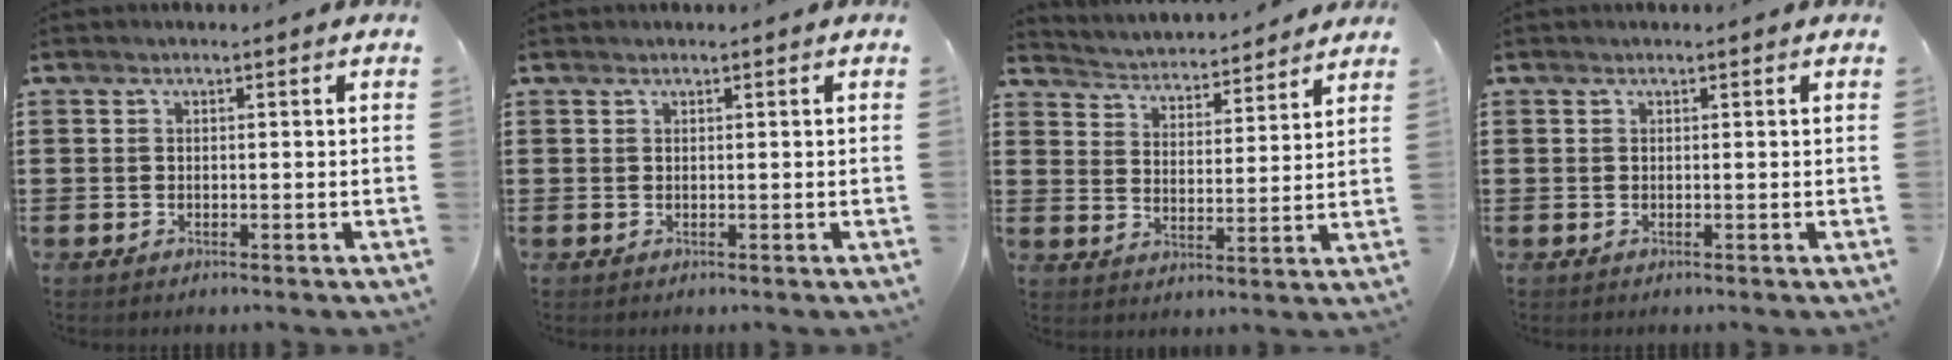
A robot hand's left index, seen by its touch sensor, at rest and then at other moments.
{"total": 0.0}
{"total": 3.4, "force": [3.4, 0.0, -0.4], "torque": [-0.015, -0.032, 0.052]}
{"total": 0.0}